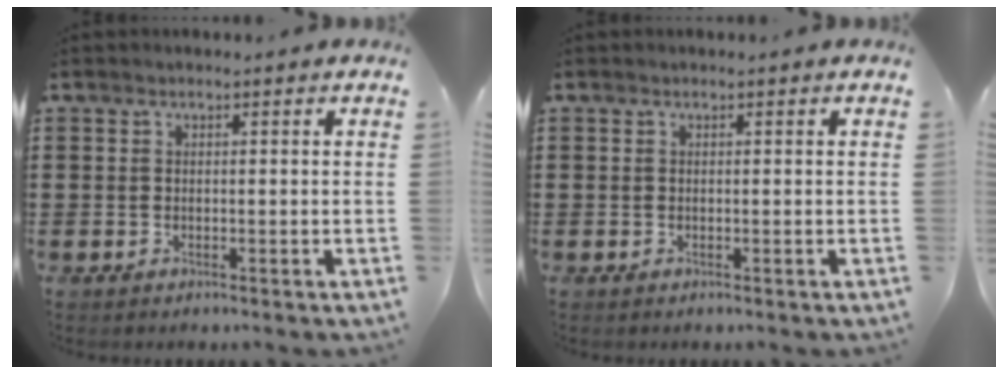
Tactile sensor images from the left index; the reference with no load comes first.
{"total": 0.0}